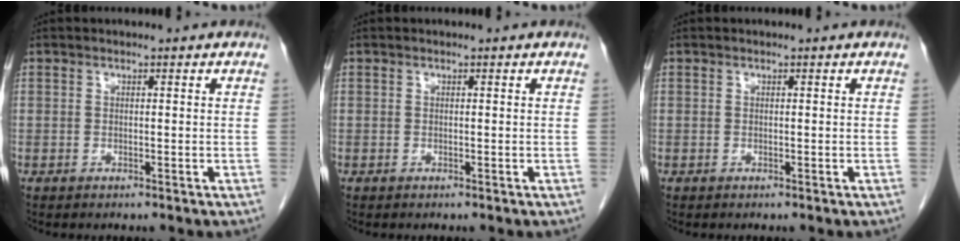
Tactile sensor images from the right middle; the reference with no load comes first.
{"total": 0.0}
{"total": 0.0}